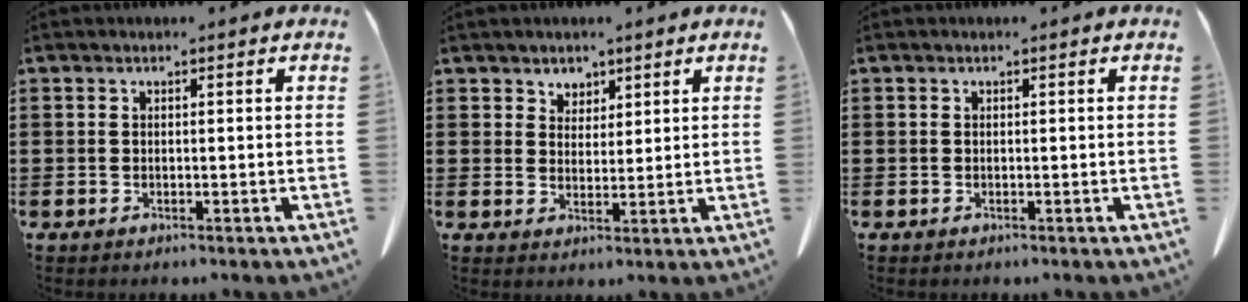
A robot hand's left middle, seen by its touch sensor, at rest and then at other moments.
{"total": 3.1, "force": [2.5, 1.9, 0.0], "torque": [-0.011, 0.005, 0.047]}
{"total": 0.0}